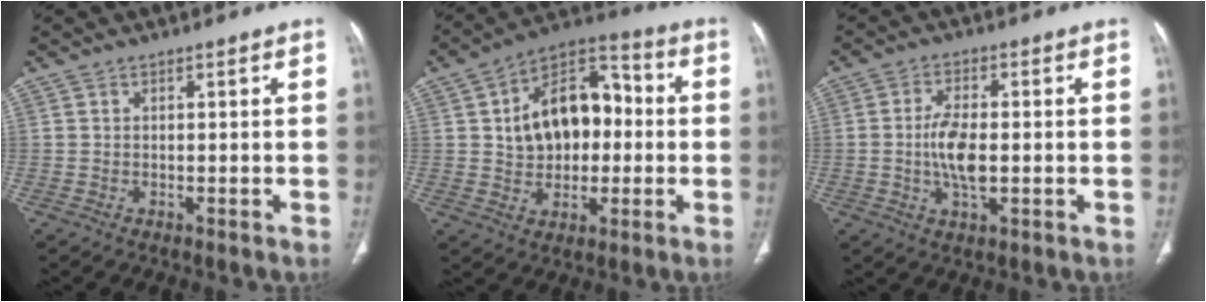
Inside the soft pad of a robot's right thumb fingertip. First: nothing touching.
{"total": 16.6, "force": [1.2, 11.4, 12.1], "torque": [-0.148, 0.033, 0.016]}
{"total": 7.2, "force": [-0.6, 3.1, 6.4], "torque": [-0.130, 0.001, -0.013]}